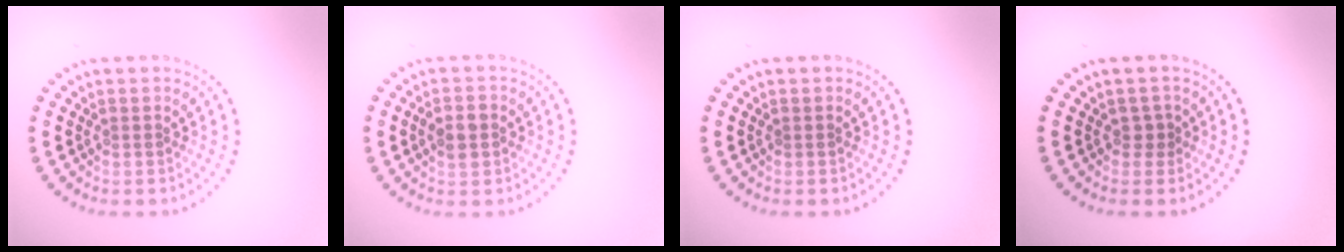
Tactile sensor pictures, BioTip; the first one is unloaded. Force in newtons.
{"total": 2.2, "press": 2.2, "slide": 0.1}
{"total": 0.0}
{"total": 1.0, "press": 0.8, "slide": 0.5}